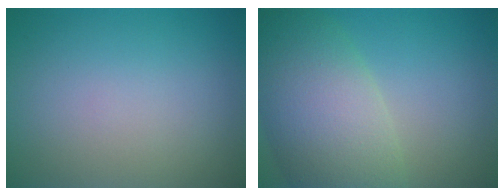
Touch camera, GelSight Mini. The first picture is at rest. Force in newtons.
{"total": 9.3, "press": 9.2, "slide": 0.8}